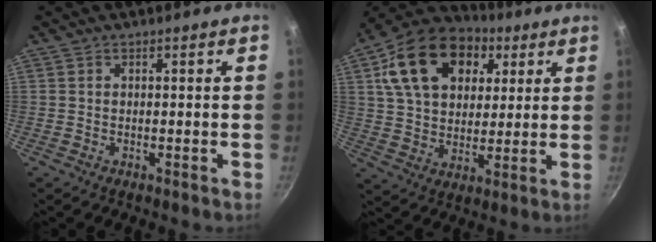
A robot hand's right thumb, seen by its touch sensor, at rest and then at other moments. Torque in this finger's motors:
{"motor_torque": [-0.16, 2.99, 1.09, 0.21, 0.46]}